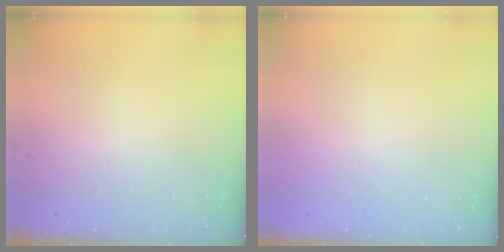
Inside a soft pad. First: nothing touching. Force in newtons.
{"total": 0.0}